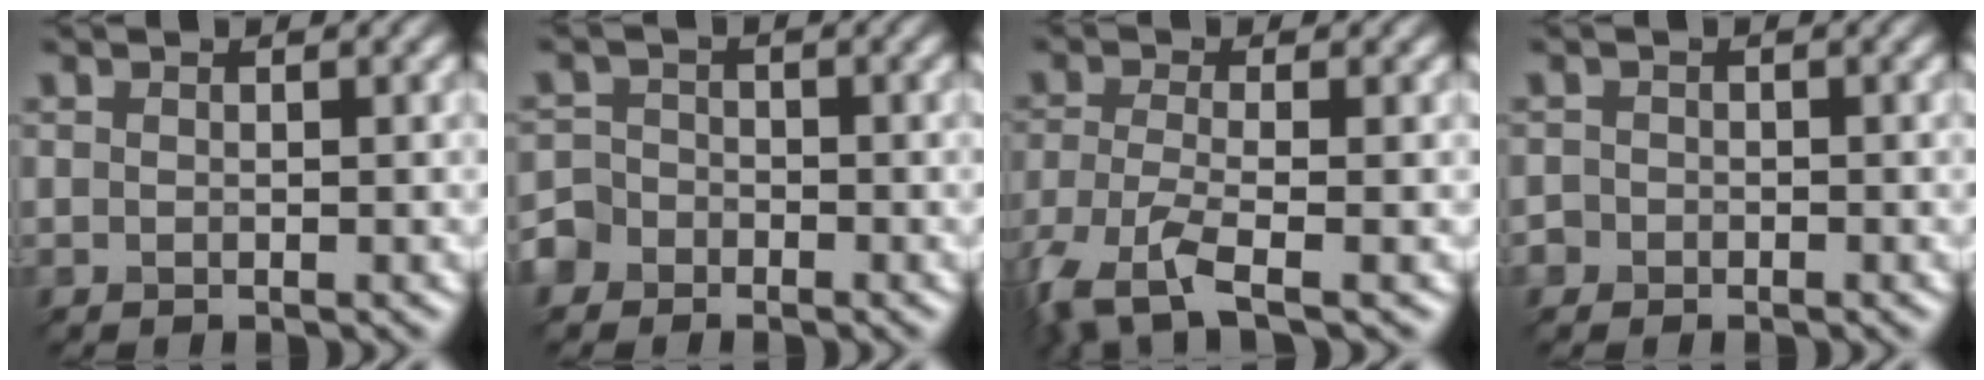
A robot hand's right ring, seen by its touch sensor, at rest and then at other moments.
{"total": 2.7, "force": [-2.4, 1.0, -0.8], "torque": [0.002, 0.002, -0.032]}
{"total": 5.8, "force": [-4.2, 1.3, 3.7], "torque": [-0.111, -0.008, -0.072]}
{"total": 1.6, "force": [-1.3, -0.2, -1.0], "torque": [0.001, 0.004, -0.007]}